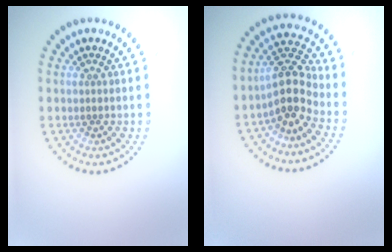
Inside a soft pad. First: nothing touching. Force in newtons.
{"total": 3.9, "press": 3.5, "slide": 1.9}